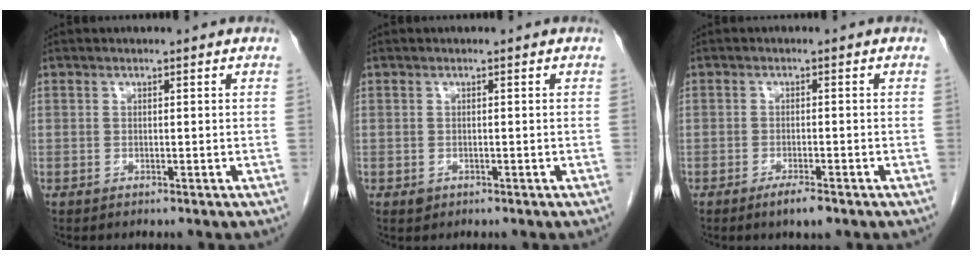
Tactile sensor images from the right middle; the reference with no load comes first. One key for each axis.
{"total": 0.8, "fx": -0.3, "fy": 0.6, "fz": 0.3, "tx": -0.004, "ty": 0.002, "tz": -0.001}
{"total": 2.9, "fx": -2.0, "fy": 0.4, "fz": 2.1, "tx": -0.040, "ty": -0.004, "tz": -0.032}